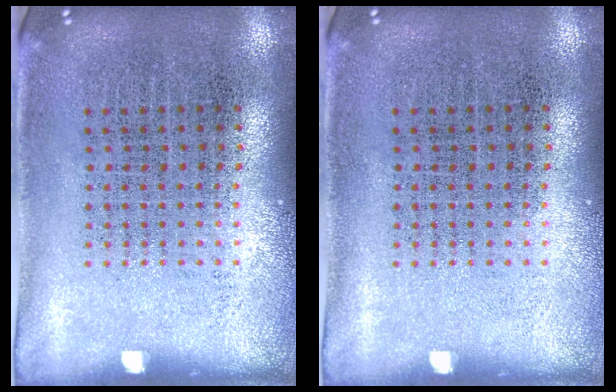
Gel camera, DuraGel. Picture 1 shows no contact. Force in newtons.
{"total": 0.0}